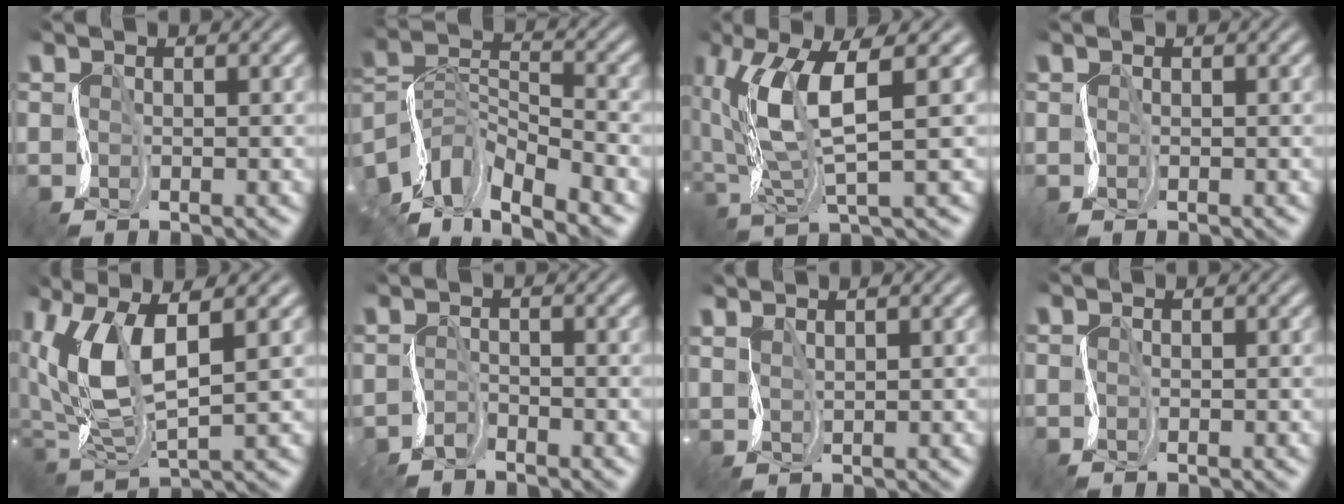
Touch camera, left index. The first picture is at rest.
{"total": 7.6, "force": [-5.1, 3.7, 4.1], "torque": [-0.075, 0.014, -0.108]}
{"total": 7.2, "force": [2.3, 2.0, 6.5], "torque": [-0.147, 0.009, 0.042]}
{"total": 0.0}
{"total": 7.1, "force": [3.1, 3.3, 5.5], "torque": [-0.134, 0.006, 0.058]}
{"total": 1.1, "force": [-0.6, -0.4, -0.8], "torque": [0.008, 0.006, -0.020]}
{"total": 2.0, "force": [1.9, -0.3, -0.6], "torque": [0.009, 0.007, 0.039]}
{"total": 0.0}